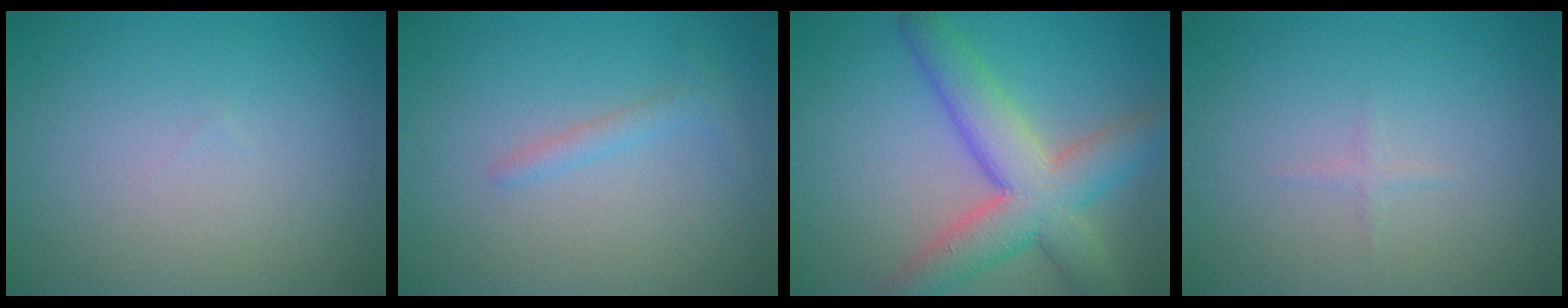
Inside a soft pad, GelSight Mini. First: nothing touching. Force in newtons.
{"total": 1.3, "press": 1.3, "slide": 0.1}
{"total": 7.6, "press": 7.6, "slide": 0.6}
{"total": 0.6, "press": 0.6, "slide": 0.0}